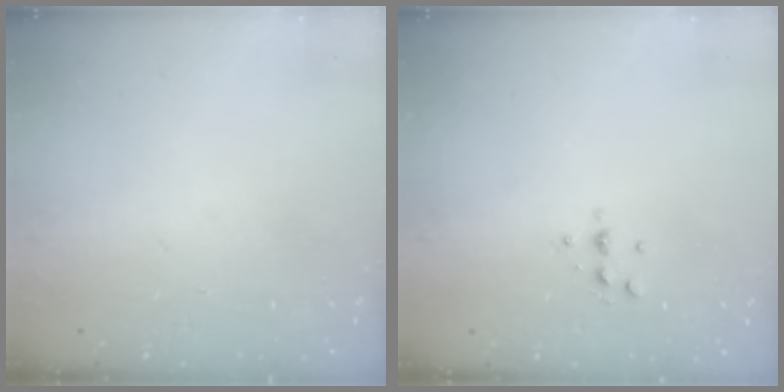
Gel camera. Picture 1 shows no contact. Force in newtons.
{"total": 3.3, "press": 3.2, "slide": 0.4}